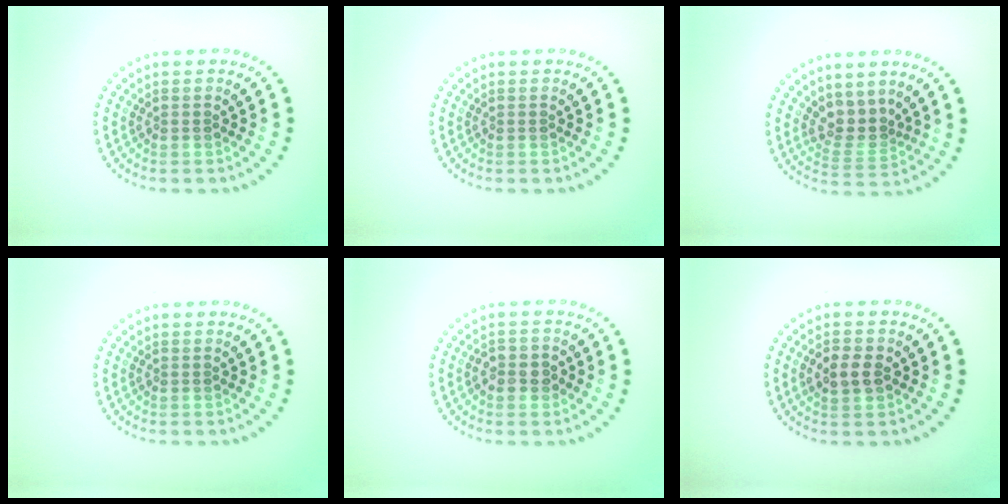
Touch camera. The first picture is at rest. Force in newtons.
{"total": 0.0}
{"total": 2.8, "press": 2.0, "slide": 2.0}
{"total": 0.0}
{"total": 2.1, "press": 2.0, "slide": 0.4}
{"total": 2.6, "press": 2.6, "slide": 0.0}